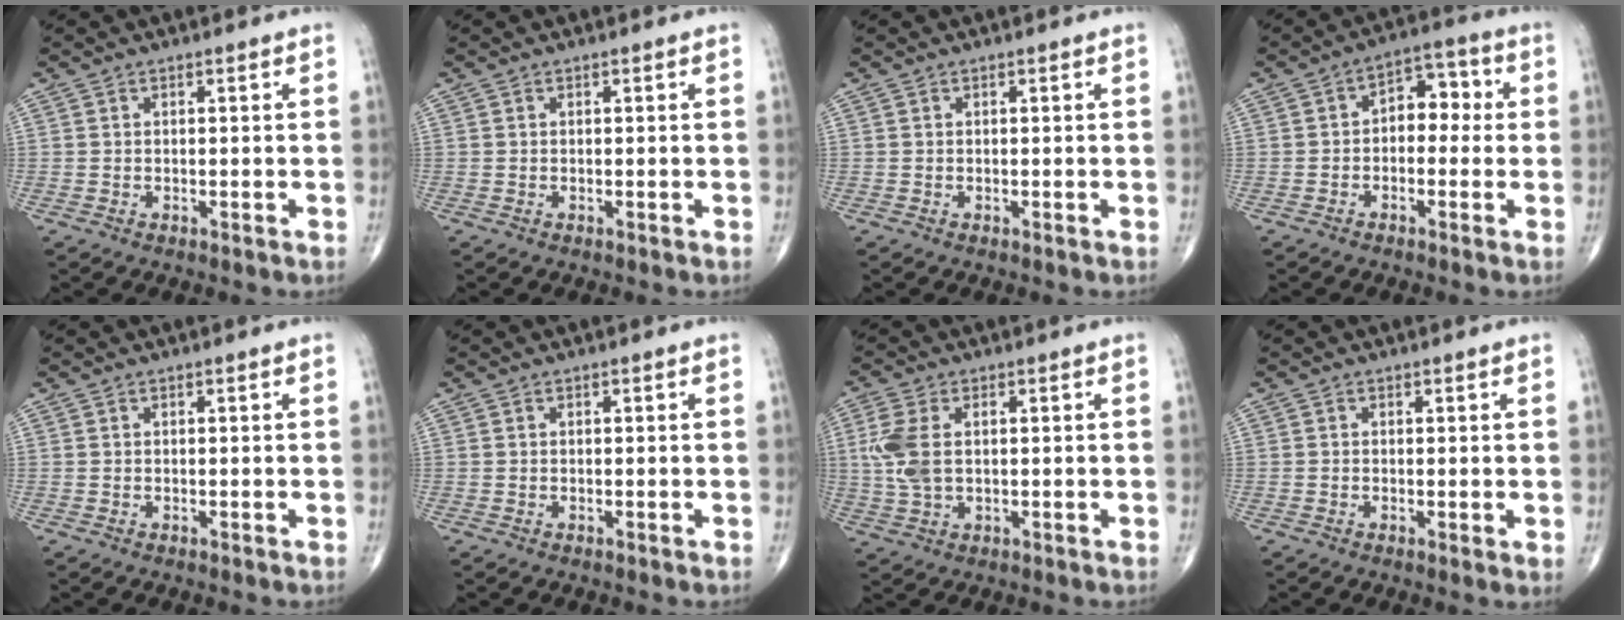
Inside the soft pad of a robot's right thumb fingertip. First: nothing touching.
{"total": 0.0}
{"total": 0.0}
{"total": 7.2, "force": [0.1, 4.8, 5.3], "torque": [-0.040, 0.030, -0.013]}
{"total": 0.0}
{"total": 0.0}
{"total": 7.2, "force": [0.8, 4.1, 5.8], "torque": [-0.148, 0.005, 0.018]}
{"total": 1.2, "force": [0.1, 0.3, 1.1], "torque": [-0.020, -0.005, -0.002]}